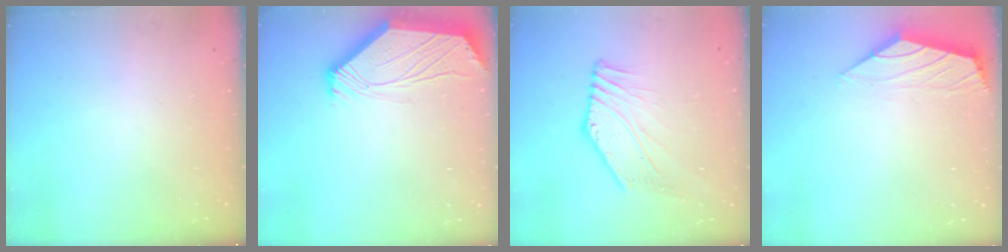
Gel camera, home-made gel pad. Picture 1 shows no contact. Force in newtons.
{"total": 2.6, "press": 2.6, "slide": 0.5}
{"total": 2.6, "press": 2.5, "slide": 0.9}
{"total": 0.0}